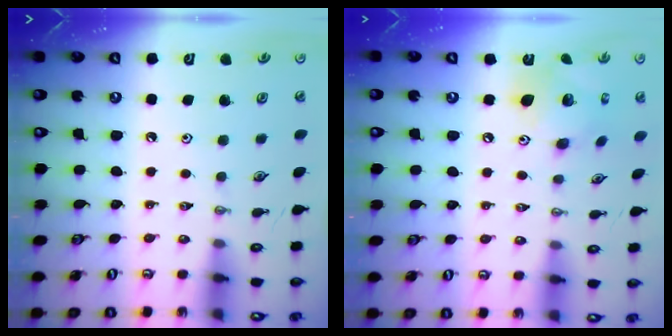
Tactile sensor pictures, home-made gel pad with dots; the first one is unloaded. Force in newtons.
{"total": 13.6, "press": 13.6, "slide": 1.2}